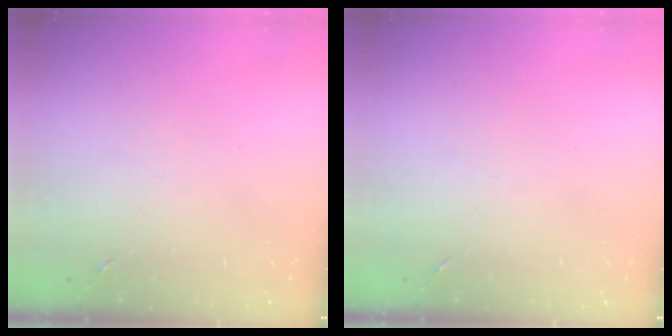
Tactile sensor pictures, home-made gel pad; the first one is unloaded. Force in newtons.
{"total": 0.0}